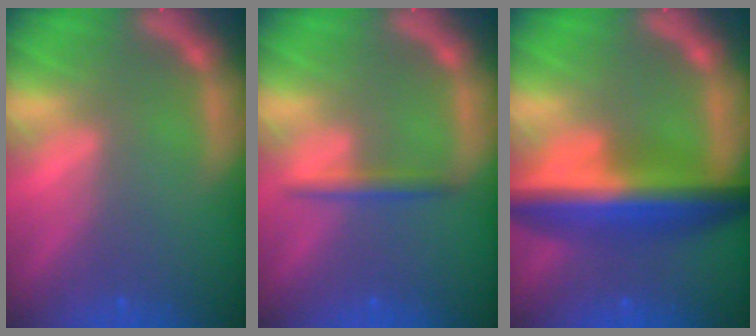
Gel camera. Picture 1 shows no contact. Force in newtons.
{"total": 1.9}
{"total": 9.5}